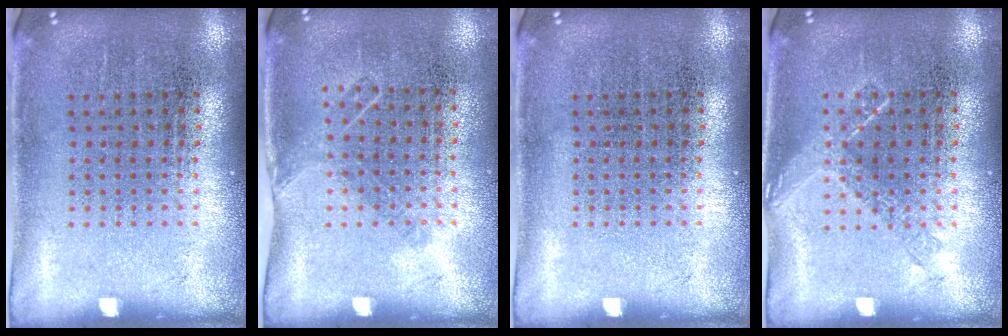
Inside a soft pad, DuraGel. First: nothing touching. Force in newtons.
{"total": 1.0, "press": 0.8, "slide": 0.6}
{"total": 0.0}
{"total": 0.8, "press": 0.8, "slide": 0.3}